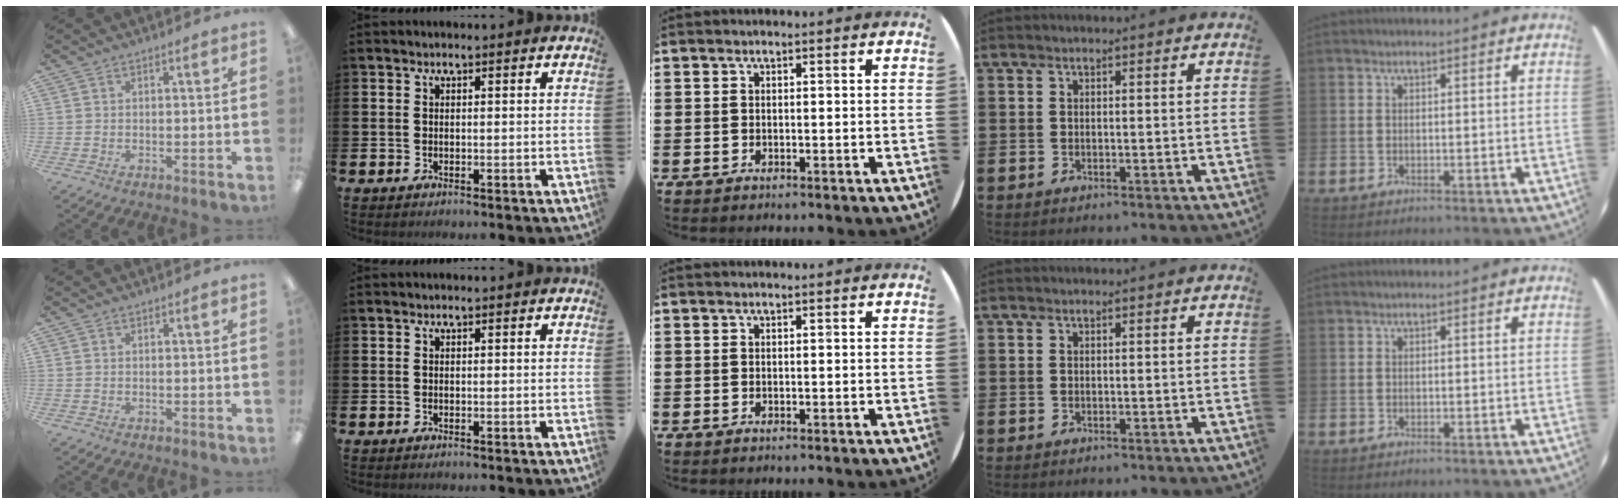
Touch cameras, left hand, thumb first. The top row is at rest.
{}